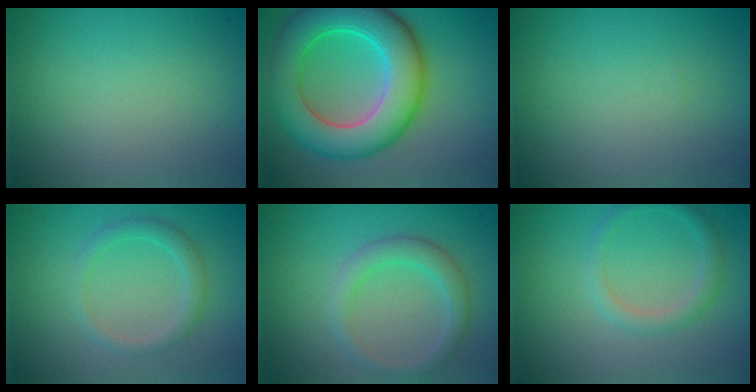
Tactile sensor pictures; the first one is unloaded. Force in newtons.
{"total": 10.1, "press": 10.1, "slide": 0.2}
{"total": 0.0}
{"total": 2.0, "press": 2.0, "slide": 0.2}
{"total": 2.7, "press": 2.7, "slide": 0.0}
{"total": 1.9, "press": 1.9, "slide": 0.1}